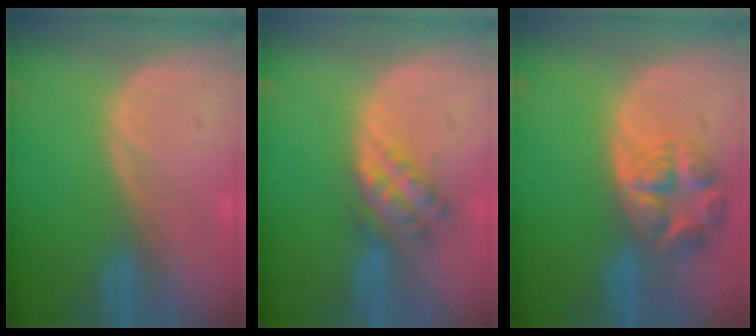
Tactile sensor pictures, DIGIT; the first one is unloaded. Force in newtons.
{"total": 5.9, "press": 5.2, "slide": 2.8}
{"total": 7.8, "press": 7.0, "slide": 3.5}